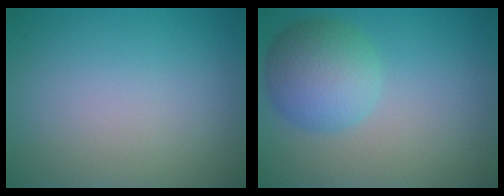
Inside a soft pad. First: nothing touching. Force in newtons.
{"total": 5.0, "press": 5.0, "slide": 0.3}